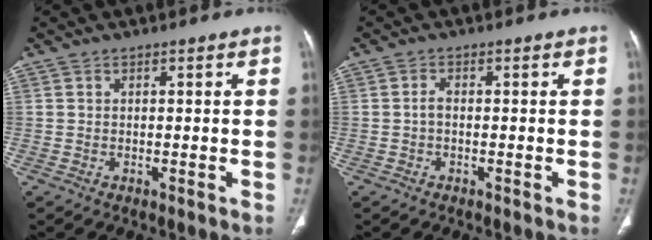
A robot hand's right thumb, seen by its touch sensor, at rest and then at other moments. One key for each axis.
{"total": 2.0, "fx": -0.8, "fy": 1.2, "fz": 1.3, "tx": -0.022, "ty": 0.008, "tz": -0.022}